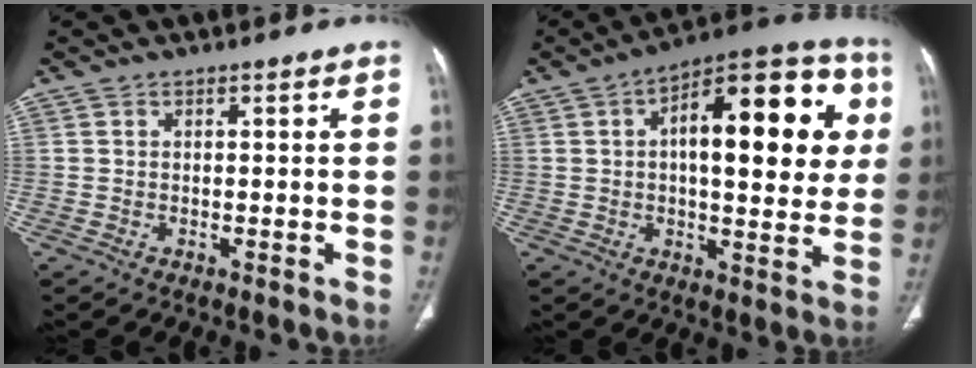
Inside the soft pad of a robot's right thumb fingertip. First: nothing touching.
{"total": 22.7, "force": [4.8, 9.7, 19.9], "torque": [-0.235, 0.020, 0.055]}